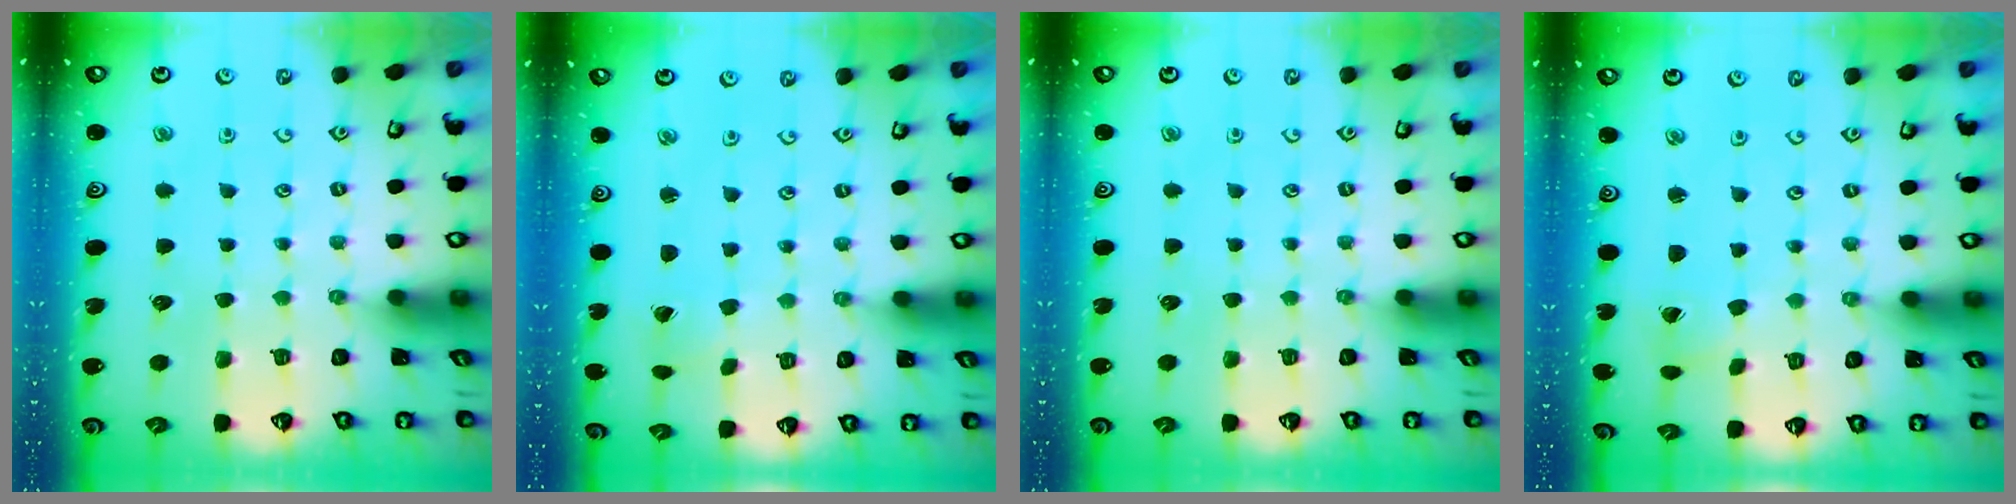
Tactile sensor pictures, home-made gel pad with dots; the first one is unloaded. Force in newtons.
{"total": 0.0}
{"total": 0.0}
{"total": 2.5, "press": 2.5, "slide": 0.1}